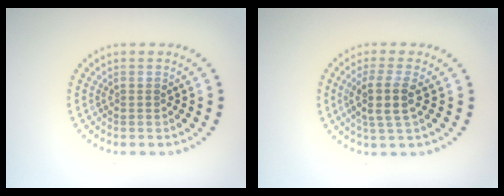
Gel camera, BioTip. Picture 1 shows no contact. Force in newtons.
{"total": 2.9, "press": 2.5, "slide": 1.5}